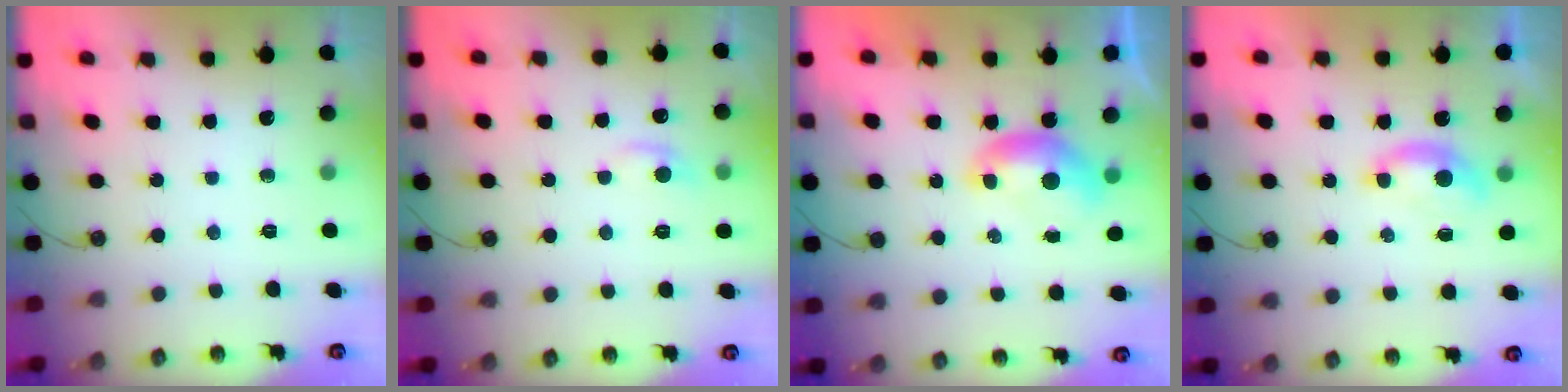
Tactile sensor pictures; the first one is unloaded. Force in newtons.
{"total": 0.6, "press": 0.3, "slide": 0.6}
{"total": 0.0}
{"total": 0.9, "press": 0.7, "slide": 0.6}